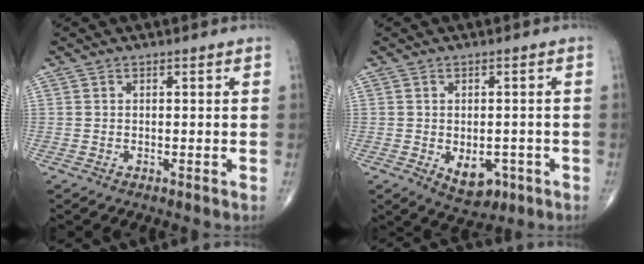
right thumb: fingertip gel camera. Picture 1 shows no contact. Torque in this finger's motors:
{"motor_torque": [-0.23, 0.41, 0.00, -0.10, 0.15]}